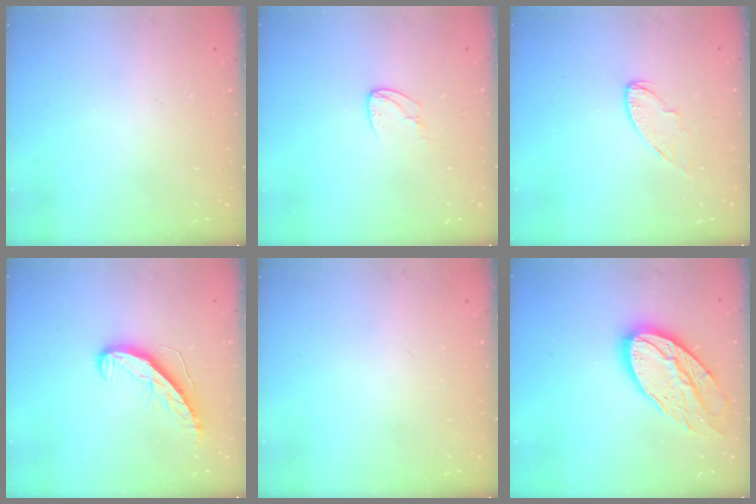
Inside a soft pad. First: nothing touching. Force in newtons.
{"total": 5.3, "press": 5.2, "slide": 0.4}
{"total": 6.0, "press": 6.0, "slide": 0.5}
{"total": 8.5, "press": 8.5, "slide": 0.1}
{"total": 0.0}
{"total": 19.0, "press": 18.9, "slide": 1.5}